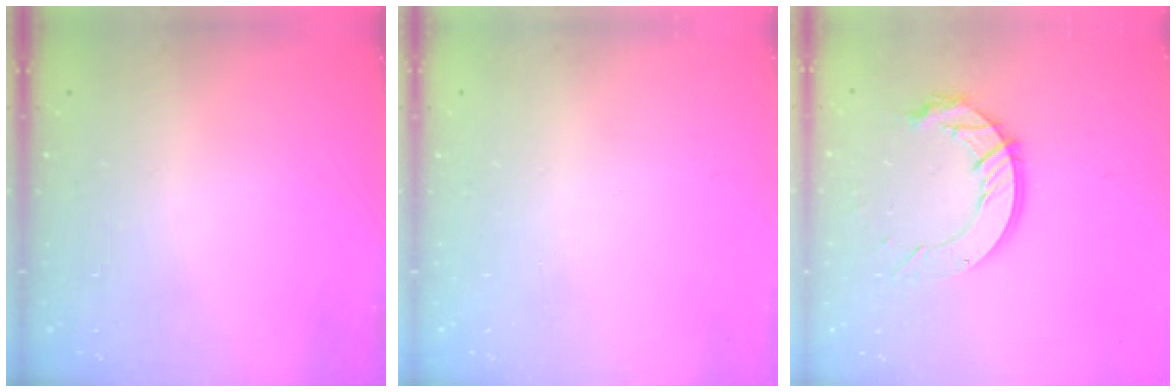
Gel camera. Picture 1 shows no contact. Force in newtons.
{"total": 0.0}
{"total": 12.3, "press": 12.2, "slide": 1.2}